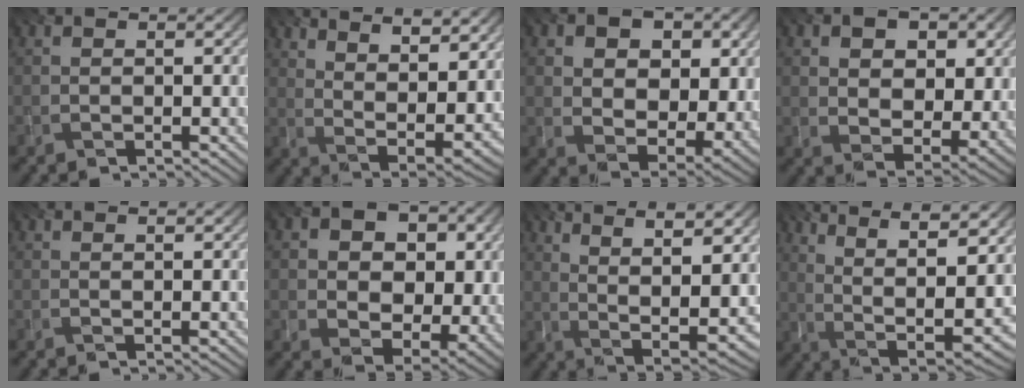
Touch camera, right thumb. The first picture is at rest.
{"total": 14.1, "force": [8.3, 4.9, 10.3], "torque": [-0.173, 0.012, 0.122]}
{"total": 12.1, "force": [3.7, 8.1, 8.2], "torque": [-0.142, -0.010, 0.051]}
{"total": 10.4, "force": [3.6, 6.8, 7.0], "torque": [-0.118, -0.009, 0.047]}
{"total": 1.1, "force": [0.8, 0.1, 0.7], "torque": [-0.011, -0.001, 0.017]}
{"total": 12.1, "force": [2.2, 9.0, 7.7], "torque": [-0.146, 0.005, 0.033]}
{"total": 12.8, "force": [4.2, 3.9, 11.4], "torque": [-0.191, 0.020, 0.069]}
{"total": 14.3, "force": [4.2, 5.6, 12.5], "torque": [-0.214, 0.020, 0.075]}